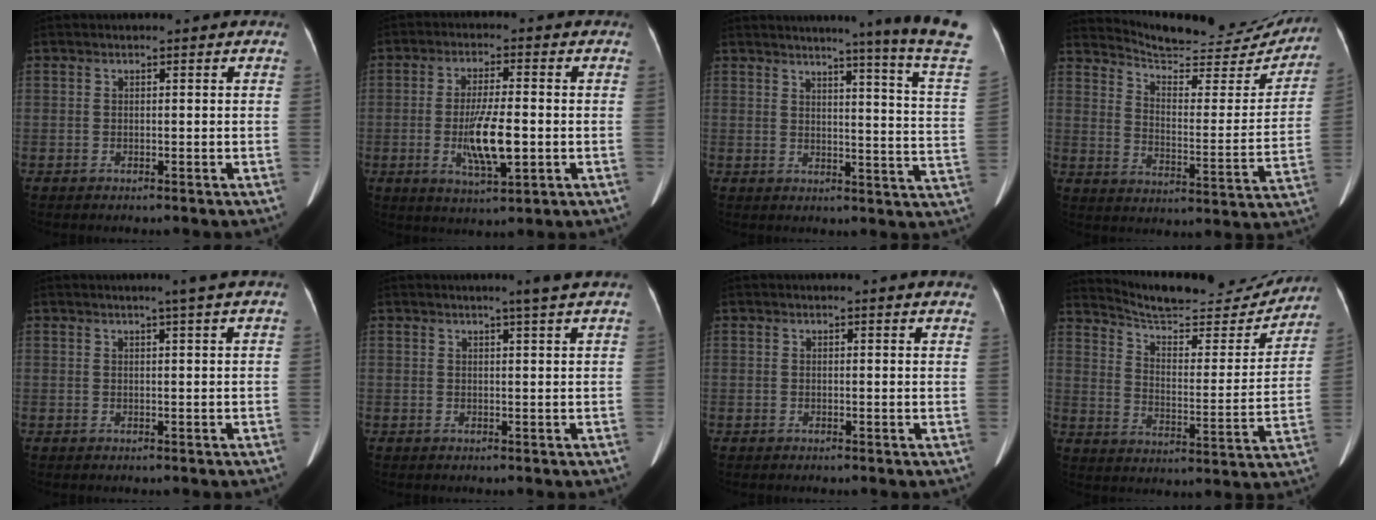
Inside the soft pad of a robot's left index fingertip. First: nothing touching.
{"total": 7.9, "force": [-2.0, 1.5, 7.5], "torque": [-0.142, -0.029, -0.036]}
{"total": 16.9, "force": [14.1, -3.8, 8.5], "torque": [-0.117, -0.121, 0.149]}
{"total": 21.2, "force": [20.1, 3.9, 5.2], "torque": [-0.069, -0.073, 0.257]}
{"total": 2.2, "force": [1.5, -1.0, 1.3], "torque": [-0.016, -0.021, 0.018]}
{"total": 3.1, "force": [2.3, -1.1, 1.7], "torque": [-0.020, -0.021, 0.022]}
{"total": 7.5, "force": [7.1, 0.1, 2.4], "torque": [-0.020, -0.029, 0.051]}
{"total": 21.7, "force": [20.5, 4.0, 5.8], "torque": [-0.086, -0.058, 0.275]}